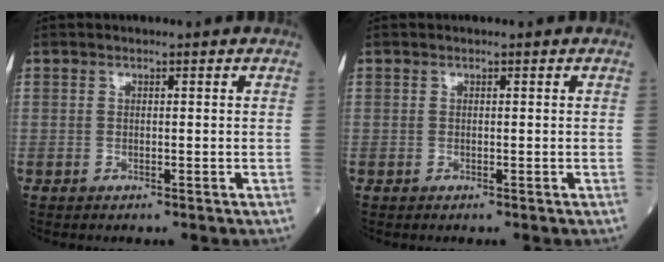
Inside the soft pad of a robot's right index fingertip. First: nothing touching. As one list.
[{"total": 0.0}]